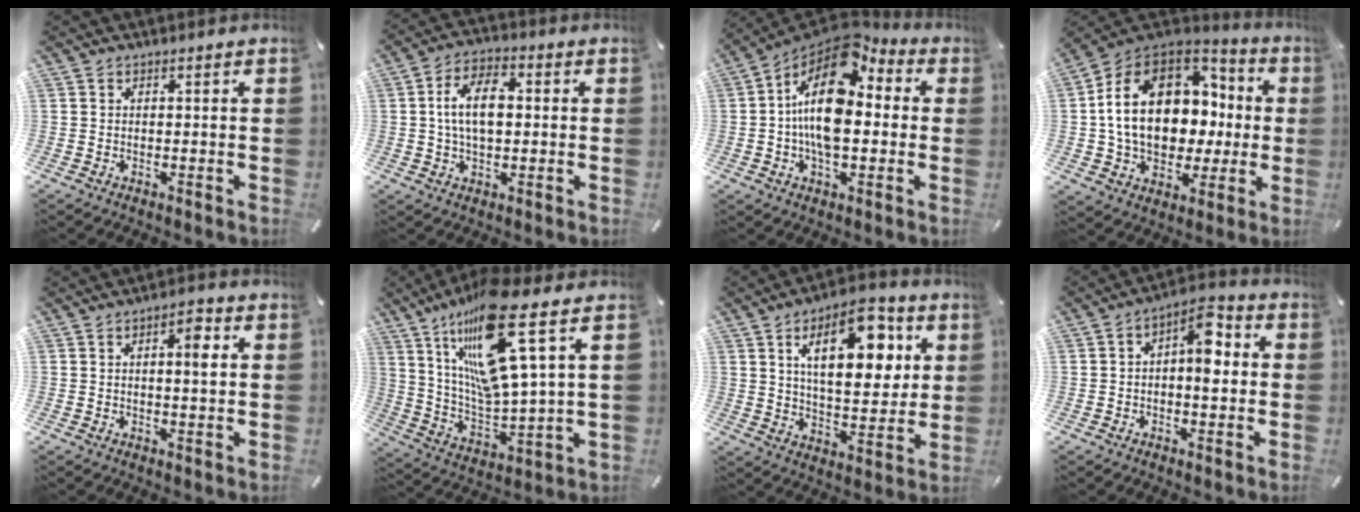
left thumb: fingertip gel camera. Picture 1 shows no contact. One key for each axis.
{"total": 10.5, "fx": 0.5, "fy": 6.2, "fz": 8.5, "tx": -0.159, "ty": 0.007, "tz": 0.007}
{"total": 17.6, "fx": 1.4, "fy": 10.0, "fz": 14.4, "tx": -0.279, "ty": -0.014, "tz": 0.018}
{"total": 20.4, "fx": 2.5, "fy": 15.1, "fz": 13.5, "tx": -0.250, "ty": -0.008, "tz": 0.049}
{"total": 4.6, "fx": 1.3, "fy": 1.7, "fz": 4.1, "tx": -0.052, "ty": -0.005, "tz": 0.012}
{"total": 22.1, "fx": 12.3, "fy": 4.4, "fz": 17.8, "tx": -0.351, "ty": -0.080, "tz": 0.191}
{"total": 18.2, "fx": 7.6, "fy": 9.3, "fz": 13.7, "tx": -0.199, "ty": -0.016, "tz": 0.121}
{"total": 8.4, "fx": 0.8, "fy": 4.8, "fz": 6.9, "tx": -0.087, "ty": -0.005, "tz": 0.009}